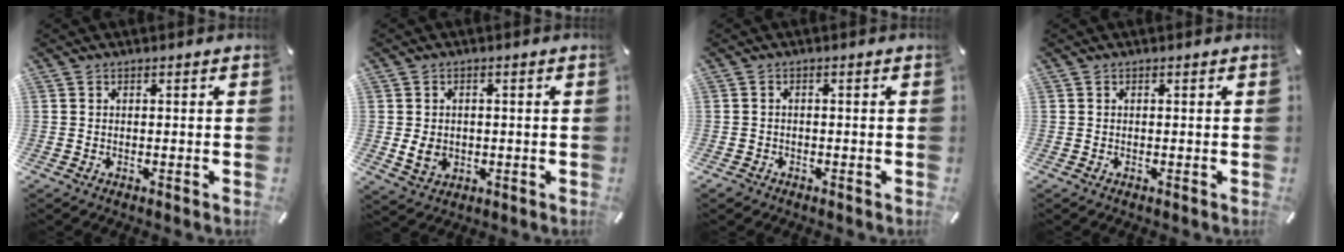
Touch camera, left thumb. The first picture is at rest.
{"total": 4.5, "force": [-0.5, 3.7, 2.6], "torque": [-0.044, -0.006, -0.012]}
{"total": 1.6, "force": [-0.9, 1.3, 0.3], "torque": [-0.006, 0.005, -0.022]}
{"total": 0.0}